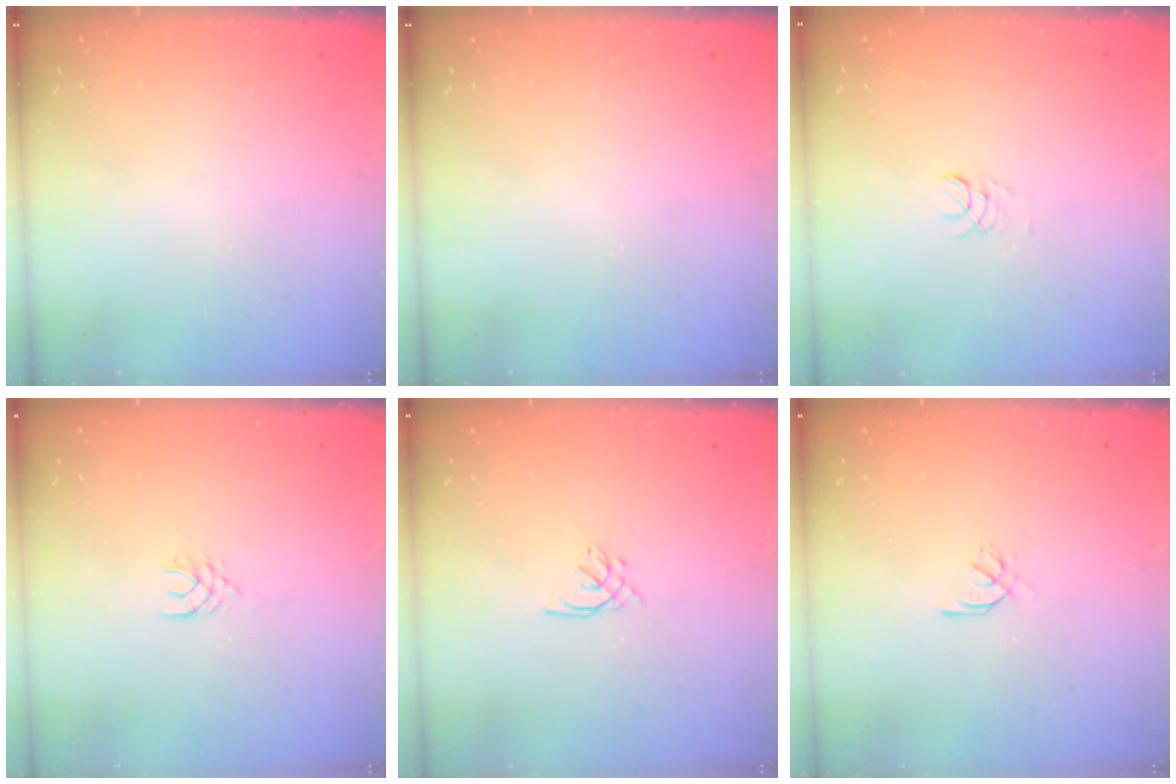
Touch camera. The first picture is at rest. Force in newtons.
{"total": 0.0}
{"total": 2.9, "press": 2.8, "slide": 0.3}
{"total": 2.9, "press": 2.9, "slide": 0.4}
{"total": 1.4, "press": 1.3, "slide": 0.5}
{"total": 2.2, "press": 2.1, "slide": 0.6}